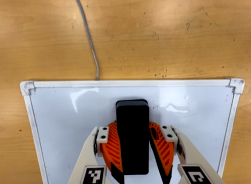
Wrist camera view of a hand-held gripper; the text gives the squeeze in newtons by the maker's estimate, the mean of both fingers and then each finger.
{"total": 13.3, "left": 14.7, "right": 12.0}